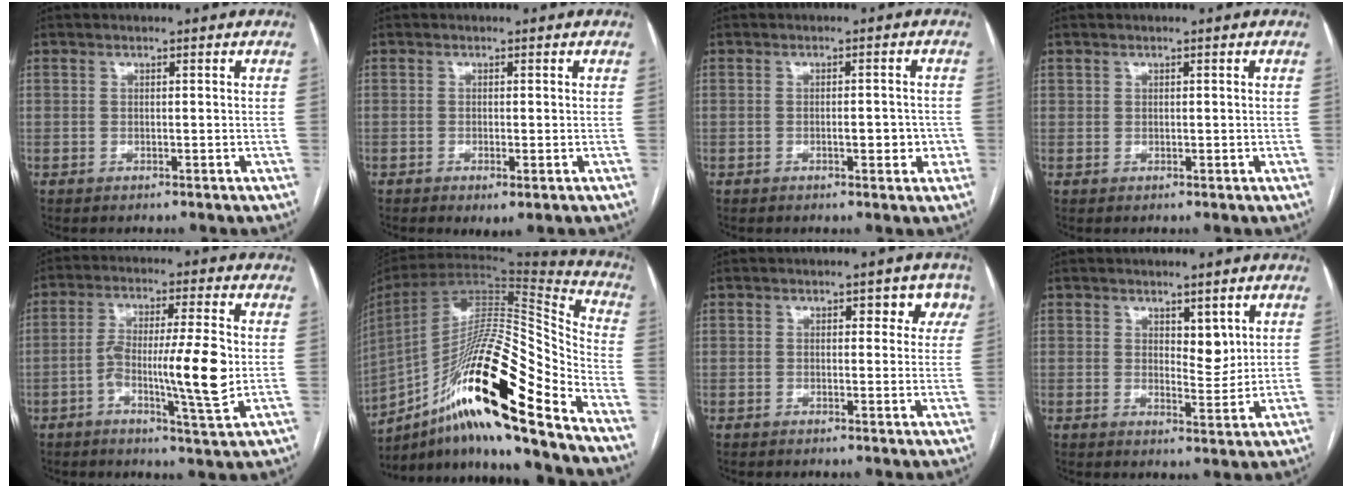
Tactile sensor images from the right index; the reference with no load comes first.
{"total": 1.3, "force": [-0.6, 0.2, 1.1], "torque": [-0.017, -0.004, -0.006]}
{"total": 3.4, "force": [-0.9, 1.1, 3.1], "torque": [-0.043, 0.002, -0.010]}
{"total": 0.6, "force": [0.4, 0.4, 0.1], "torque": [0.008, -0.001, 0.004]}
{"total": 11.3, "force": [-1.7, 0.6, 11.1], "torque": [-0.193, 0.003, -0.032]}
{"total": 26.4, "force": [-15.0, 2.9, 21.5], "torque": [-0.372, -0.004, -0.262]}
{"total": 4.0, "force": [1.8, 2.5, 2.6], "torque": [-0.006, 0.013, 0.015]}
{"total": 3.9, "force": [1.7, 1.8, 3.1], "torque": [-0.044, -0.009, 0.031]}